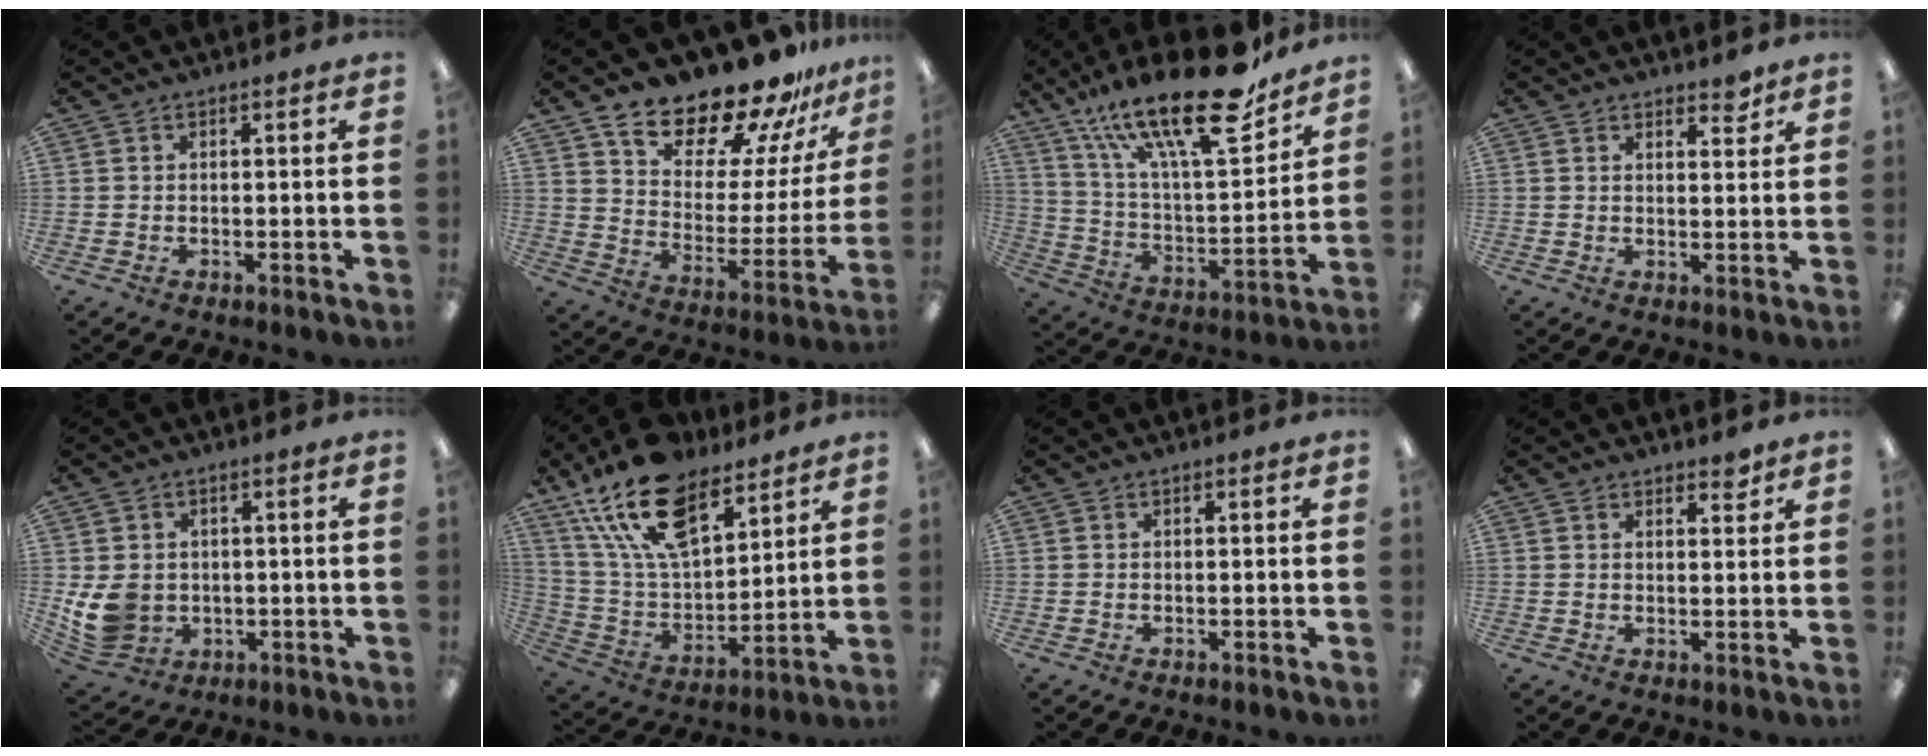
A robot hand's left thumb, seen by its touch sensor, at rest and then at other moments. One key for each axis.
{"total": 20.5, "fx": 17.8, "fy": 6.9, "fz": 7.3, "tx": -0.116, "ty": -0.144, "tz": 0.303}
{"total": 26.8, "fx": 18.3, "fy": 7.7, "fz": 18.0, "tx": -0.308, "ty": -0.112, "tz": 0.305}
{"total": 3.0, "fx": 2.7, "fy": 1.2, "fz": 0.8, "tx": 0.006, "ty": -0.017, "tz": 0.045}
{"total": 9.0, "fx": -0.2, "fy": 7.8, "fz": 4.3, "tx": -0.107, "ty": 0.006, "tz": 0.001}
{"total": 21.0, "fx": 13.9, "fy": 10.4, "fz": 11.9, "tx": -0.224, "ty": -0.066, "tz": 0.254}
{"total": 0.0}
{"total": 2.7, "fx": 2.3, "fy": 1.0, "fz": 0.8, "tx": 0.007, "ty": -0.015, "tz": 0.038}